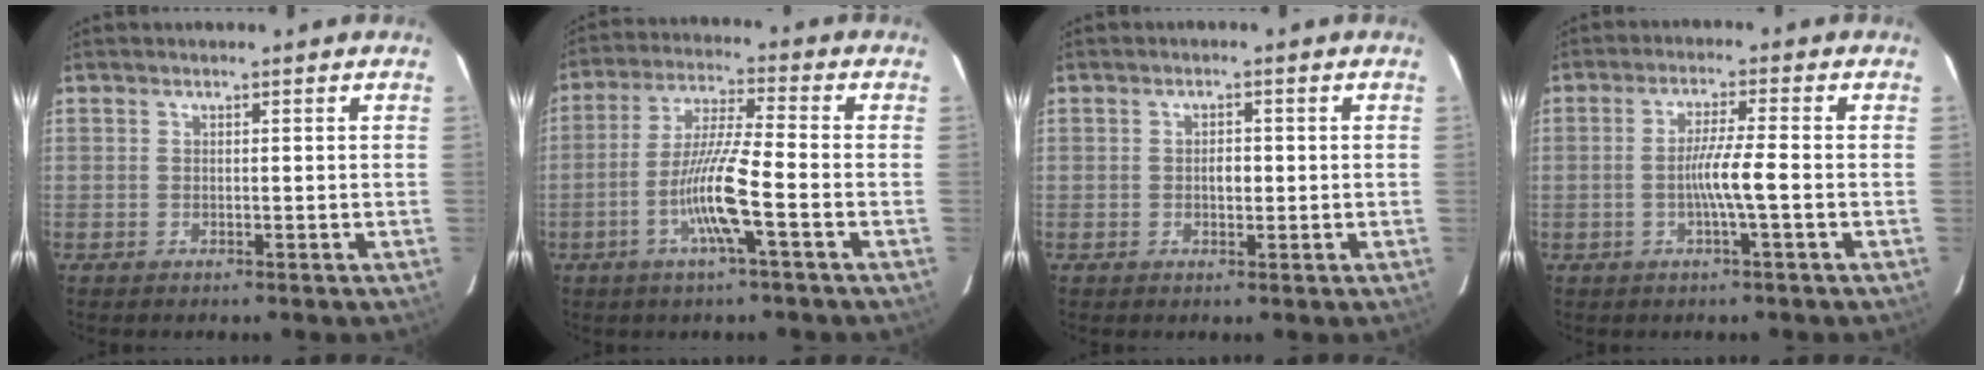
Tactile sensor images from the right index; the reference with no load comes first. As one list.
[{"total": 9.9, "force": [-3.4, -0.3, 9.3], "torque": [-0.181, -0.002, -0.067]}, {"total": 1.9, "force": [-0.1, 1.0, 1.6], "torque": [-0.026, 0.002, -0.002]}, {"total": 5.0, "force": [-1.1, -0.6, 4.8], "torque": [-0.091, 0.000, -0.022]}]